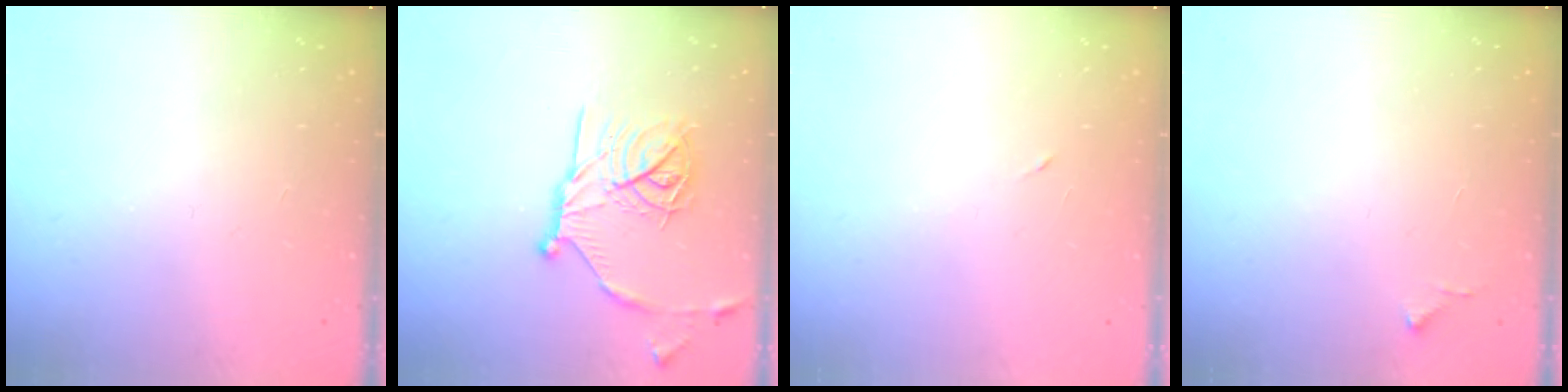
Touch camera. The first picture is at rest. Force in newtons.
{"total": 17.6, "press": 17.6, "slide": 1.4}
{"total": 3.1, "press": 2.9, "slide": 1.1}
{"total": 3.4, "press": 3.4, "slide": 0.4}